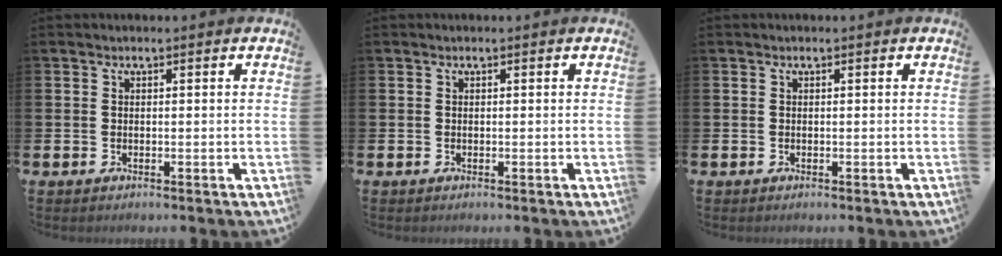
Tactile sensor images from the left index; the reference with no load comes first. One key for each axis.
{"total": 0.0}
{"total": 0.0}